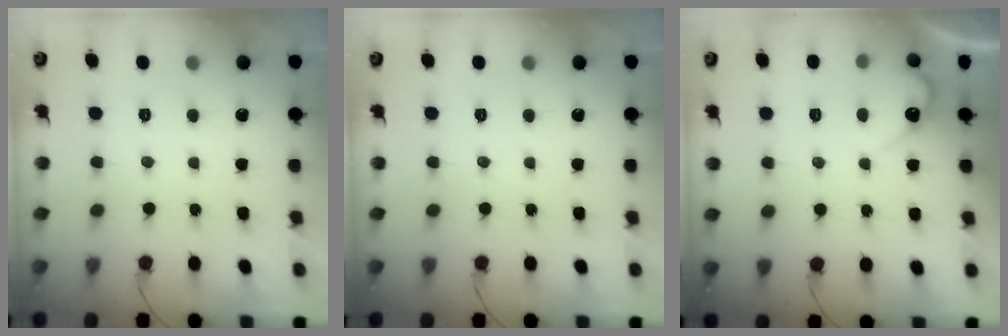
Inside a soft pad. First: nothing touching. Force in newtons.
{"total": 0.0}
{"total": 4.4, "press": 4.4, "slide": 0.4}